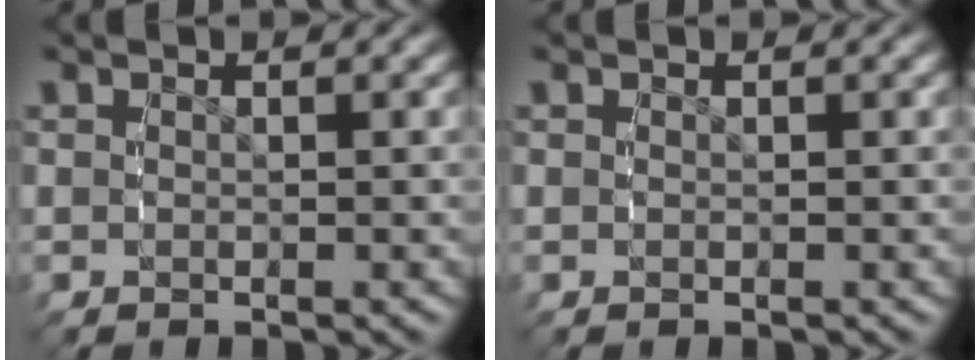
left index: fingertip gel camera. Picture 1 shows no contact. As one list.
[{"total": 0.0}]